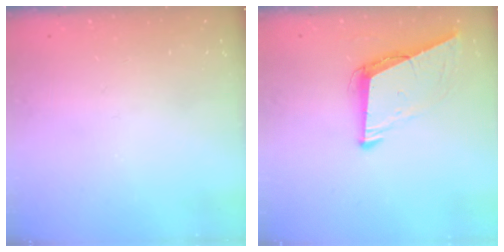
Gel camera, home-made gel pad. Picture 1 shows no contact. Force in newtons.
{"total": 7.4, "press": 7.3, "slide": 1.4}